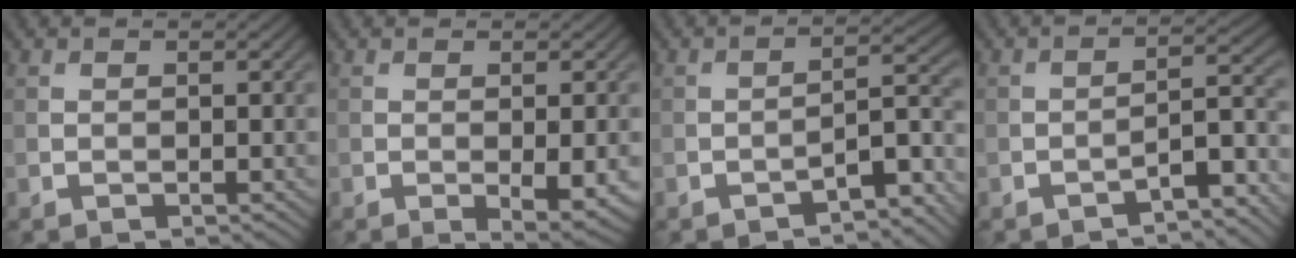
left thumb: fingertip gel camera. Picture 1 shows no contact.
{"total": 4.1, "force": [-1.1, 1.3, 3.7], "torque": [-0.061, -0.010, -0.011]}
{"total": 5.5, "force": [-4.3, 1.0, 3.3], "torque": [-0.039, 0.018, -0.069]}
{"total": 5.1, "force": [-4.0, 0.9, 3.0], "torque": [-0.038, 0.018, -0.066]}